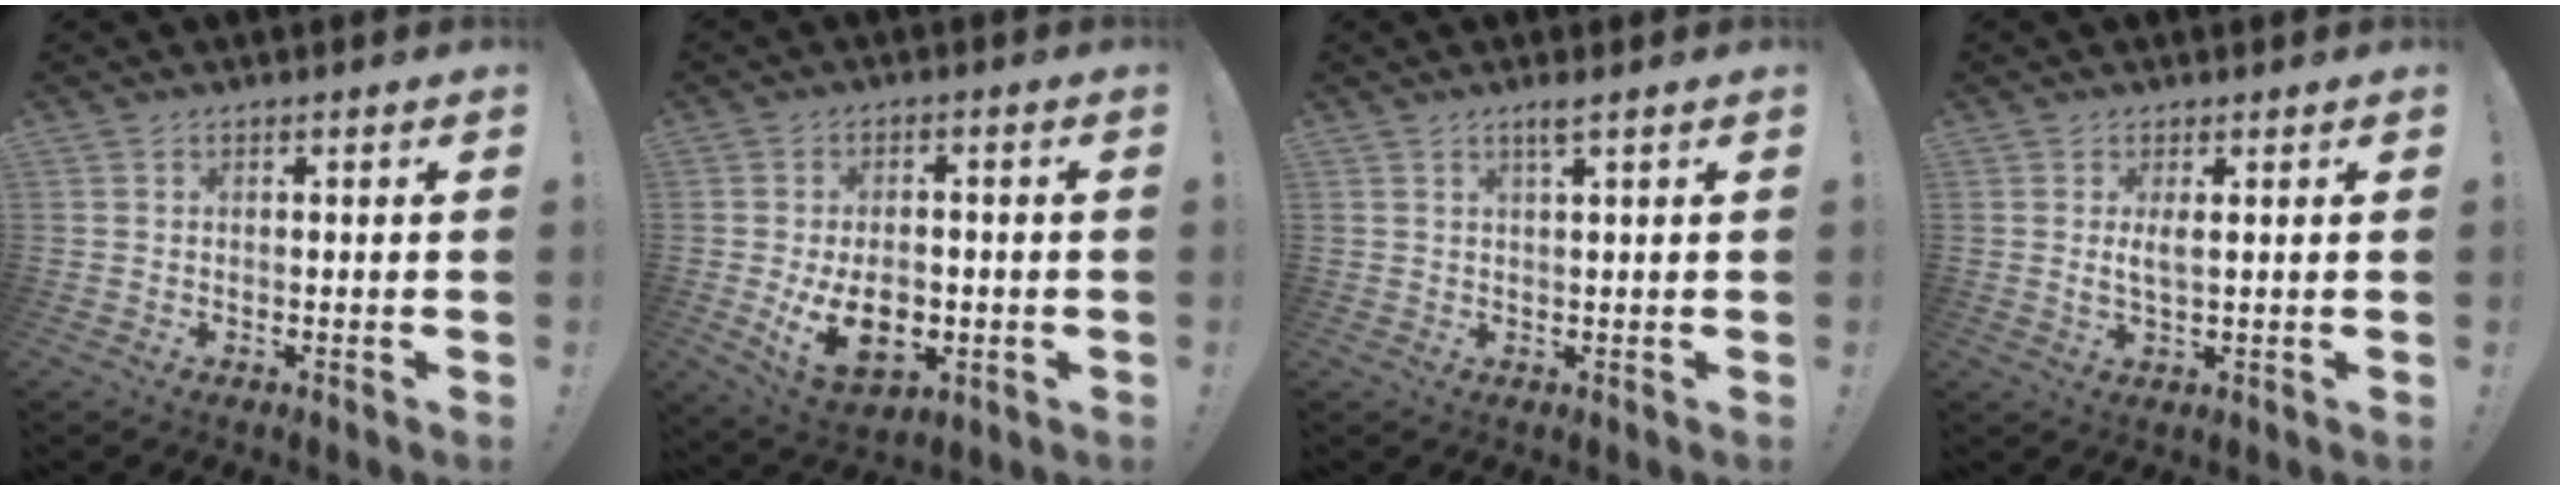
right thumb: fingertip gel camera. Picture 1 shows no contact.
{"total": 13.1, "force": [-2.6, 8.4, 9.6], "torque": [-0.146, 0.003, -0.040]}
{"total": 2.4, "force": [1.4, -0.3, 1.9], "torque": [-0.040, -0.001, 0.023]}
{"total": 3.1, "force": [0.7, 0.6, 3.0], "torque": [-0.052, -0.006, 0.010]}